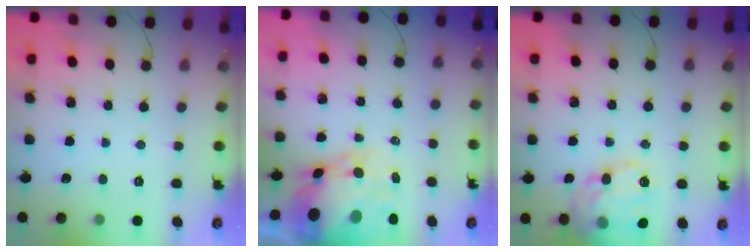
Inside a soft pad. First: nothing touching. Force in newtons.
{"total": 13.3, "press": 12.9, "slide": 3.1}
{"total": 18.4, "press": 18.2, "slide": 2.5}